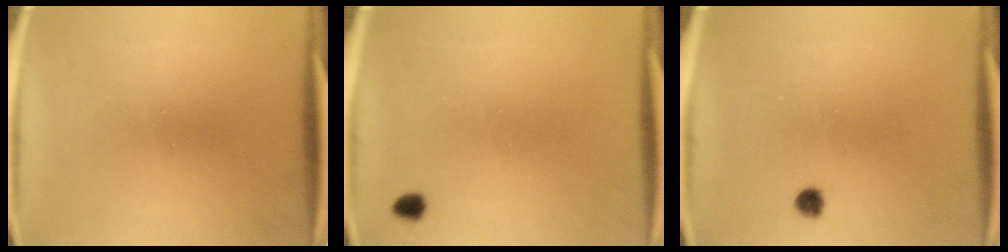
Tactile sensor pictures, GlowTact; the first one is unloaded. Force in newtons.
{"total": 1.4}
{"total": 1.7}